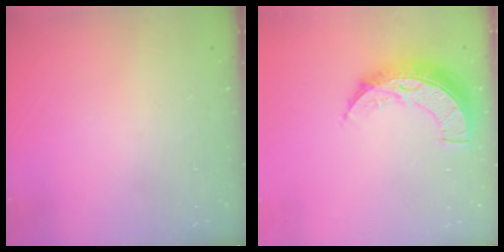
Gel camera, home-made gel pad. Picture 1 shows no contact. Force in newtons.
{"total": 11.9, "press": 11.8, "slide": 1.0}